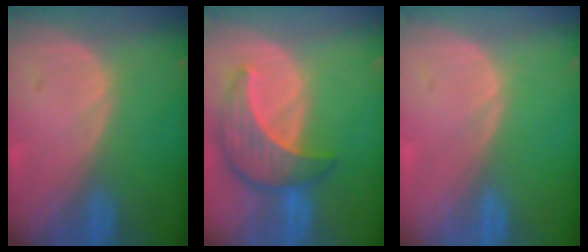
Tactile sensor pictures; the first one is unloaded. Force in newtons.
{"total": 8.6, "press": 7.7, "slide": 3.8}
{"total": 0.0}